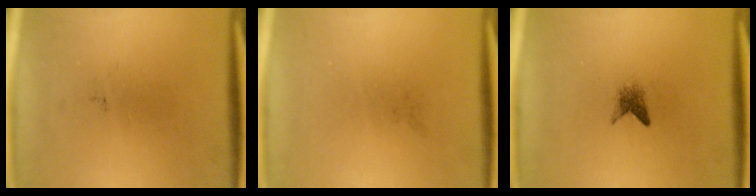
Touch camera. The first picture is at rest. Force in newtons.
{"total": 0.0}
{"total": 1.5}